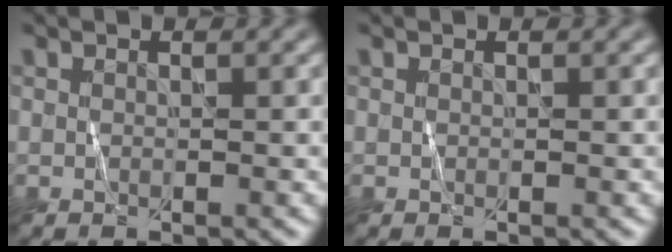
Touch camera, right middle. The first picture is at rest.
{"total": 0.0}